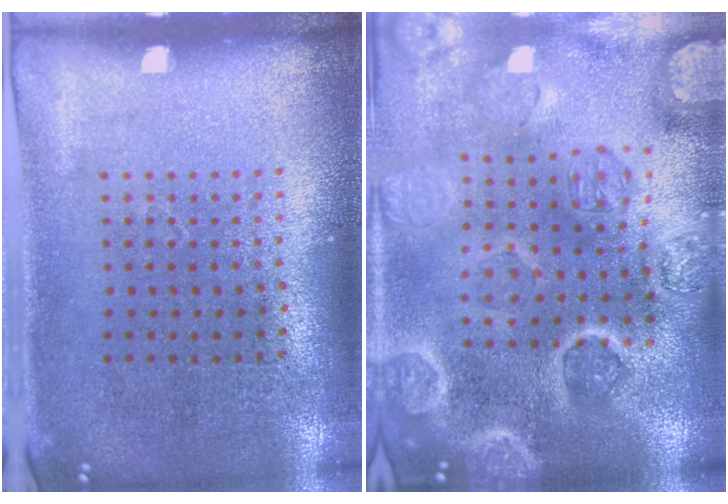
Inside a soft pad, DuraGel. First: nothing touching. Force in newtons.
{"total": 5.0, "press": 4.3, "slide": 2.4}